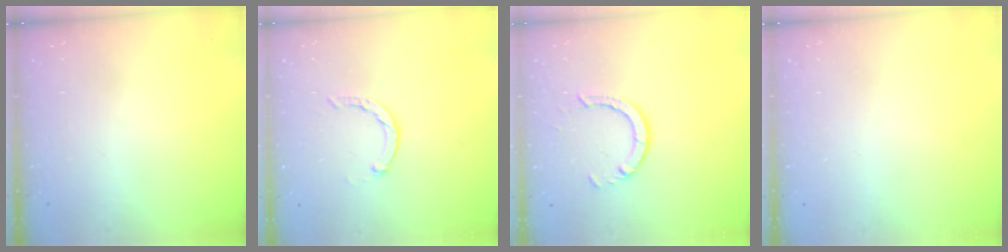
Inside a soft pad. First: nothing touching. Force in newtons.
{"total": 2.0, "press": 2.0, "slide": 0.4}
{"total": 5.8, "press": 5.8, "slide": 0.6}
{"total": 0.0}